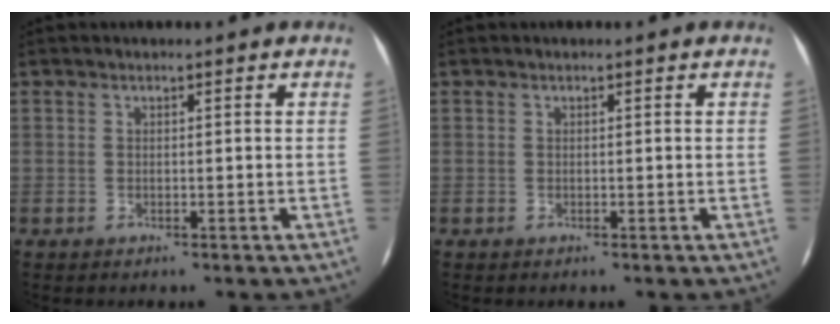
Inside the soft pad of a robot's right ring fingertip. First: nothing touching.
{"total": 0.0}